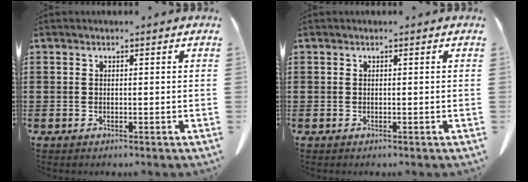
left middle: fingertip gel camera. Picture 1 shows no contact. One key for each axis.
{"total": 0.0}